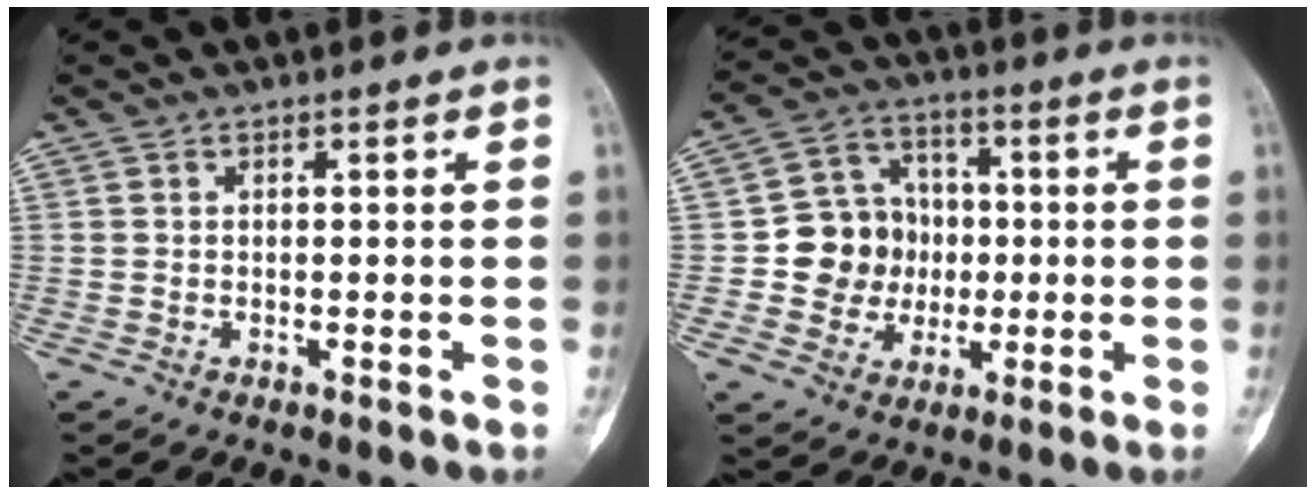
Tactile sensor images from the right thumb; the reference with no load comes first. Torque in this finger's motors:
{"motor_torque": [0.79, 1.52, 0.45, -0.58, 0.12]}